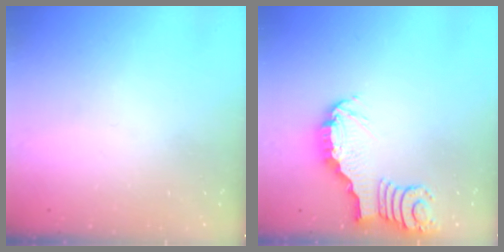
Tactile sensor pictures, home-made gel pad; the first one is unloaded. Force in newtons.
{"total": 3.5, "press": 3.5, "slide": 0.4}